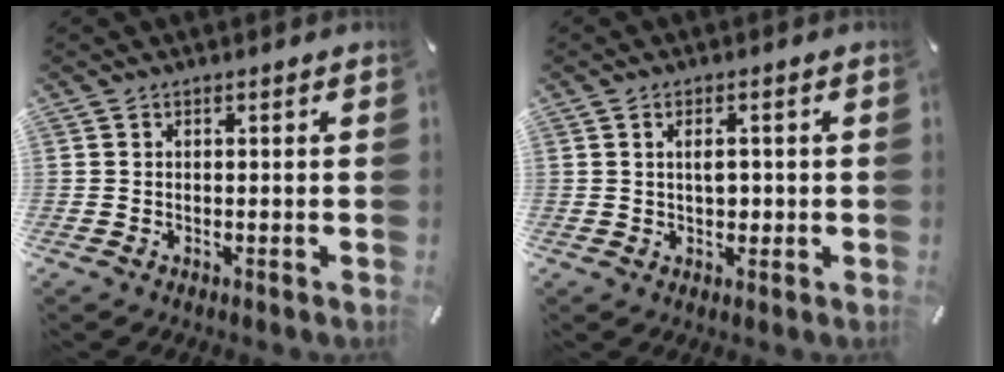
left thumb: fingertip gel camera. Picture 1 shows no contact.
{"total": 3.4, "force": [0.2, 1.9, 2.7], "torque": [-0.039, 0.000, -0.001]}